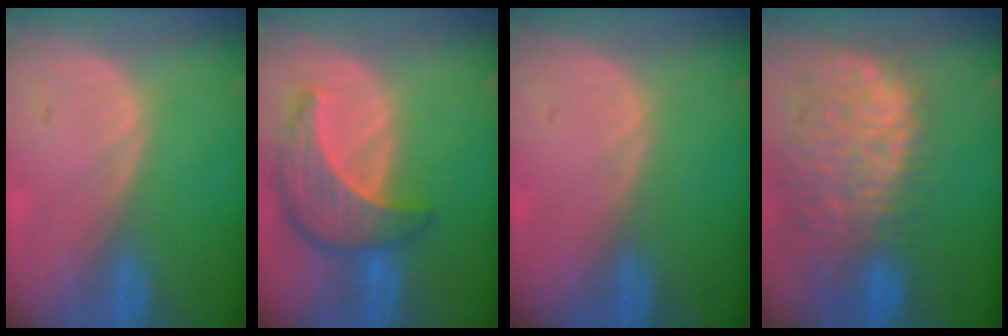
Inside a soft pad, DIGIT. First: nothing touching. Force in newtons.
{"total": 8.7, "press": 7.8, "slide": 3.8}
{"total": 0.0}
{"total": 13.8, "press": 11.2, "slide": 8.0}